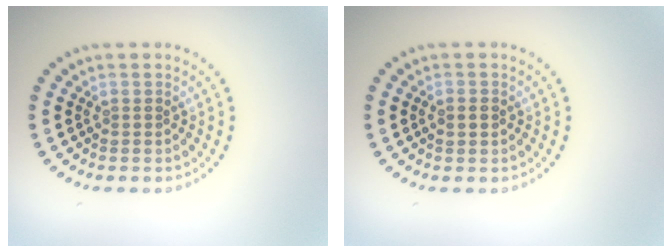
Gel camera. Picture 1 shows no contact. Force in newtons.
{"total": 1.7, "press": 1.7, "slide": 0.2}